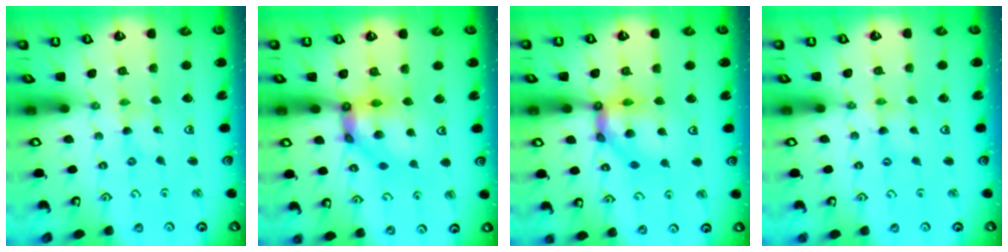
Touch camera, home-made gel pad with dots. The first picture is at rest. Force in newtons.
{"total": 11.3, "press": 11.2, "slide": 1.1}
{"total": 12.6, "press": 12.5, "slide": 1.4}
{"total": 1.2, "press": 1.2, "slide": 0.2}